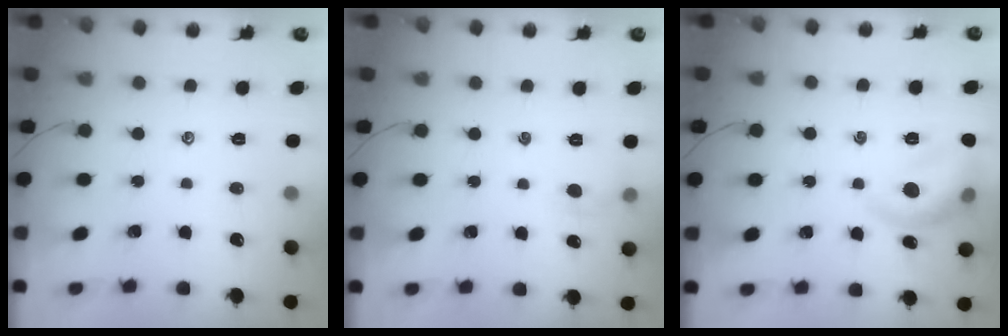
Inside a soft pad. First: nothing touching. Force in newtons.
{"total": 5.2, "press": 4.9, "slide": 1.6}
{"total": 12.4, "press": 12.4, "slide": 0.8}